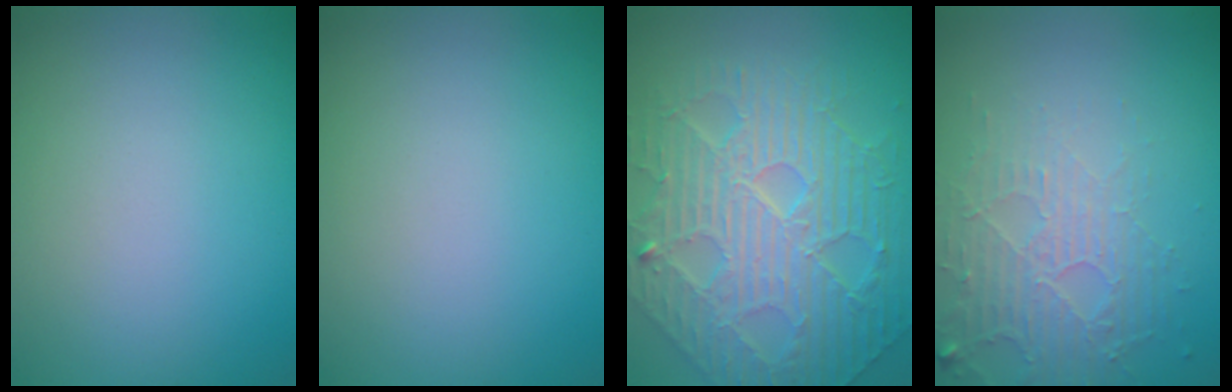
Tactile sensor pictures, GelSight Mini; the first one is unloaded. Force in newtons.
{"total": 0.0}
{"total": 6.8, "press": 5.8, "slide": 3.5}
{"total": 4.0, "press": 2.9, "slide": 2.8}